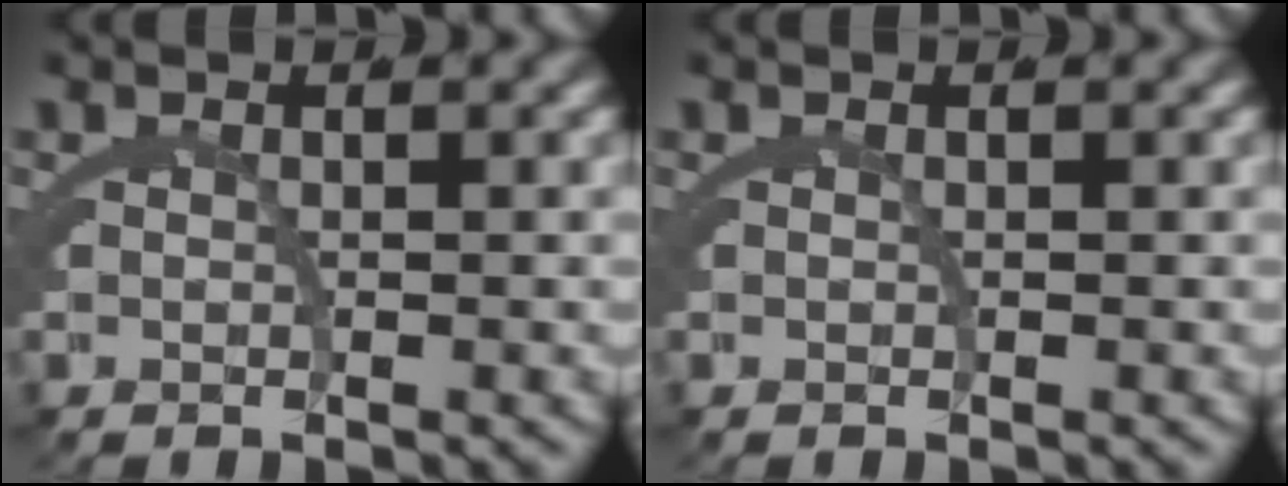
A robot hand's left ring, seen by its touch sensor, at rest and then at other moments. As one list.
[{"total": 0.0}]